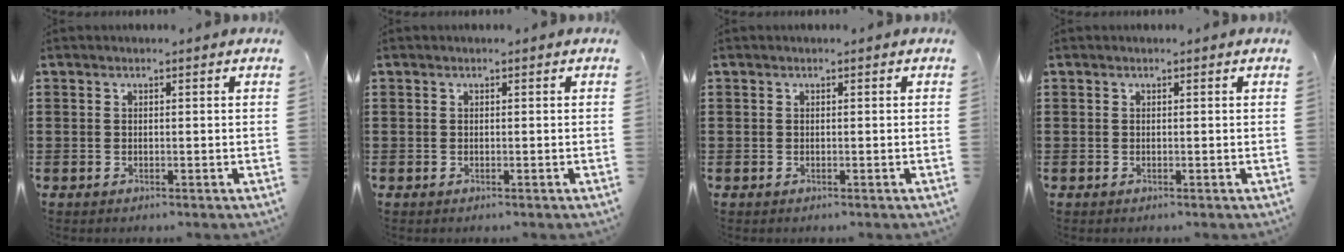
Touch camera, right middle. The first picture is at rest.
{"total": 0.0}
{"total": 0.0}
{"total": 0.0}